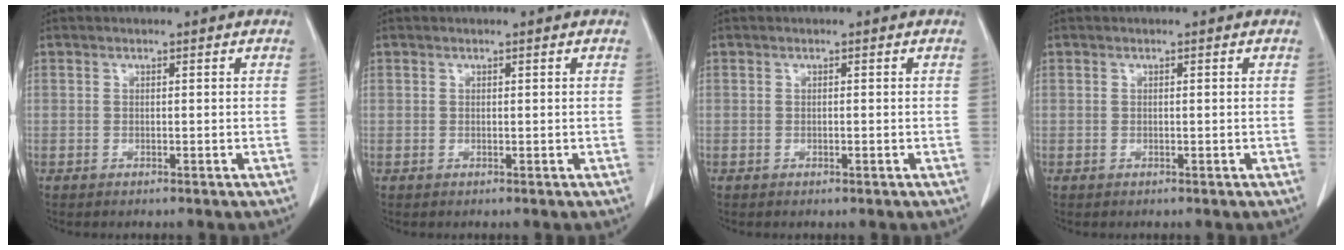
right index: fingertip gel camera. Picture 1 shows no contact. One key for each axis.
{"total": 0.0}
{"total": 0.0}
{"total": 0.0}